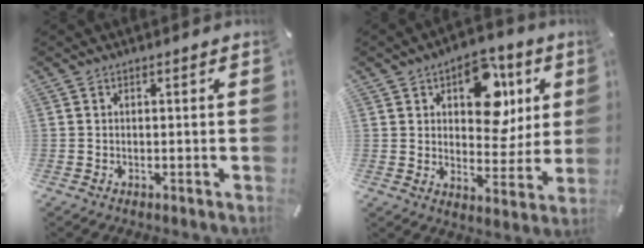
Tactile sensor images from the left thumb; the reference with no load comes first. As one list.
[{"total": 15.1, "force": [5.9, 10.0, 9.6], "torque": [-0.117, -0.020, 0.101]}]